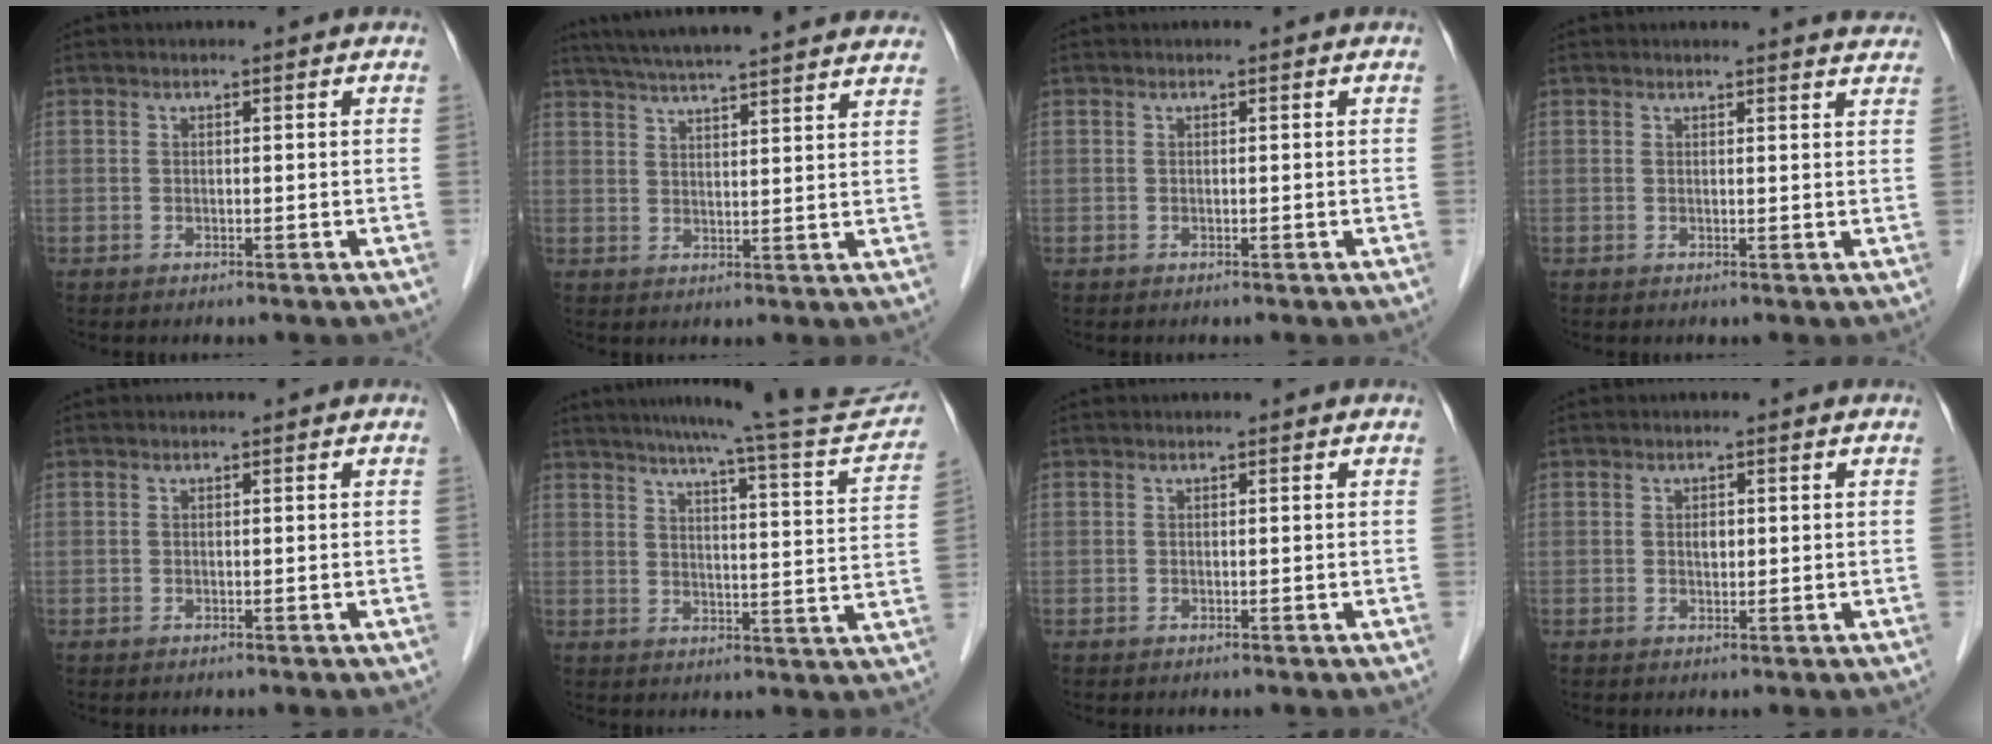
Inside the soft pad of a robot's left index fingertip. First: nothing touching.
{"total": 23.0, "force": [20.6, 1.4, 10.1], "torque": [-0.165, 0.019, 0.270]}
{"total": 0.0}
{"total": 4.8, "force": [4.7, 0.2, 0.8], "torque": [-0.011, -0.009, 0.031]}
{"total": 0.0}
{"total": 19.4, "force": [17.8, -0.4, 7.6], "torque": [-0.112, -0.055, 0.217]}
{"total": 0.0}
{"total": 1.2, "force": [0.2, 0.7, 0.9], "torque": [-0.015, 0.001, 0.004]}